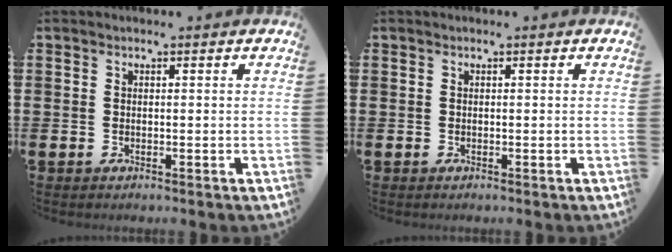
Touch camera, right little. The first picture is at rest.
{"total": 0.0}